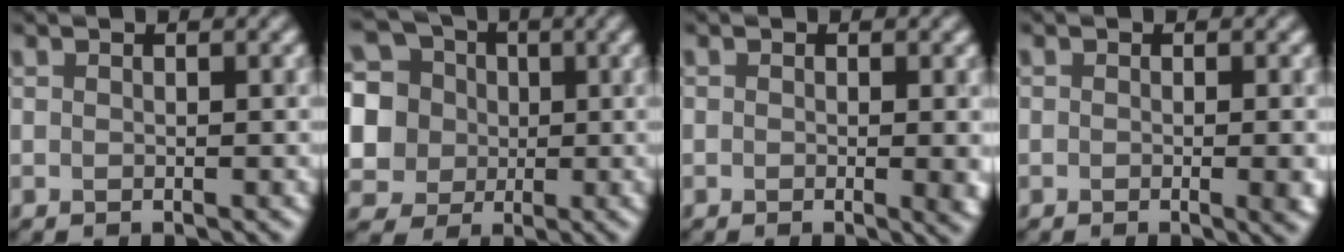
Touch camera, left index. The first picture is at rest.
{"total": 10.9, "force": [2.0, 9.9, 4.2], "torque": [-0.124, 0.031, 0.021]}
{"total": 2.1, "force": [-0.2, 0.7, 2.0], "torque": [-0.022, -0.007, -0.003]}
{"total": 2.8, "force": [-0.5, 1.0, 2.6], "torque": [-0.024, -0.007, -0.004]}